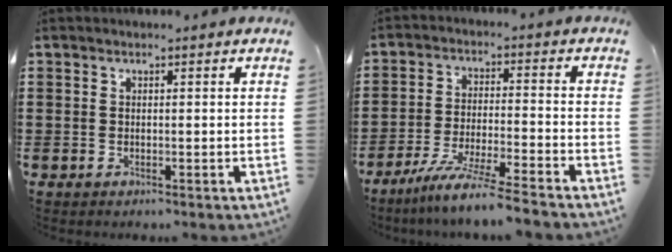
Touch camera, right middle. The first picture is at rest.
{"total": 7.4, "force": [-6.5, -0.9, 3.4], "torque": [-0.073, -0.019, -0.126]}